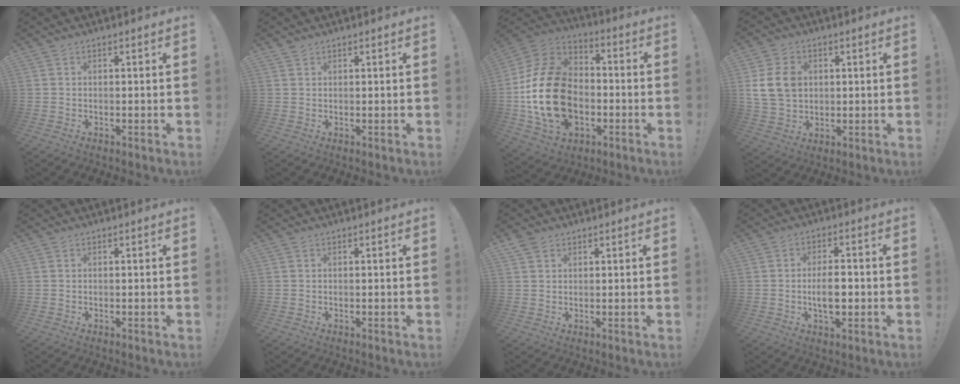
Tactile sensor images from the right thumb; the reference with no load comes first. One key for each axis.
{"total": 1.2, "fx": 1.0, "fy": 0.7, "fz": 0.1, "tx": -0.001, "ty": -0.003, "tz": 0.021}
{"total": 23.1, "fx": -3.4, "fy": 16.4, "fz": 16.0, "tx": -0.301, "ty": 0.031, "tz": -0.041}
{"total": 10.9, "fx": 2.3, "fy": 8.6, "fz": 6.2, "tx": -0.115, "ty": -0.001, "tz": 0.049}
{"total": 0.0}
{"total": 0.0}
{"total": 2.7, "fx": 1.9, "fy": 1.8, "fz": 0.8, "tx": -0.009, "ty": -0.008, "tz": 0.036}
{"total": 7.1, "fx": -1.0, "fy": 3.4, "fz": 6.2, "tx": -0.096, "ty": -0.001, "tz": -0.023}